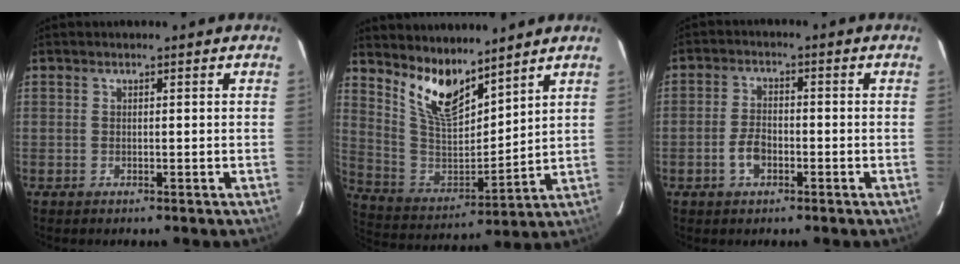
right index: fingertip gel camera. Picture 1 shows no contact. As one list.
[{"total": 12.4, "force": [9.5, 4.1, 6.9], "torque": [-0.137, -0.014, 0.191]}, {"total": 4.3, "force": [-1.9, 2.5, 2.9], "torque": [-0.063, 0.006, -0.036]}]